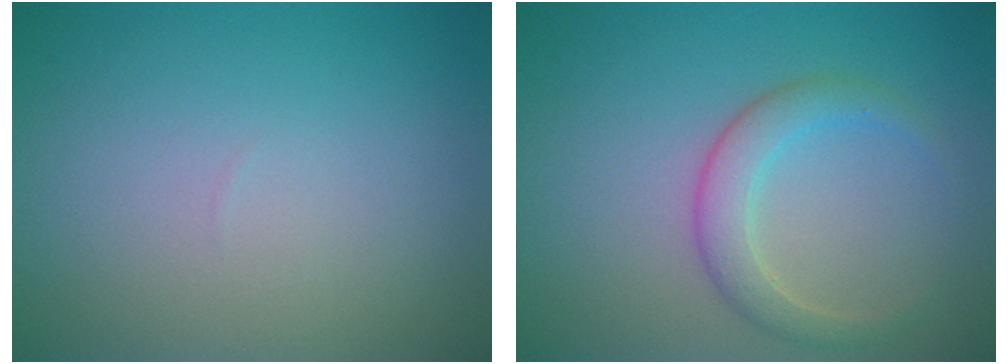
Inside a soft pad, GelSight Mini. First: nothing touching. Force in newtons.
{"total": 2.7, "press": 2.7, "slide": 0.2}